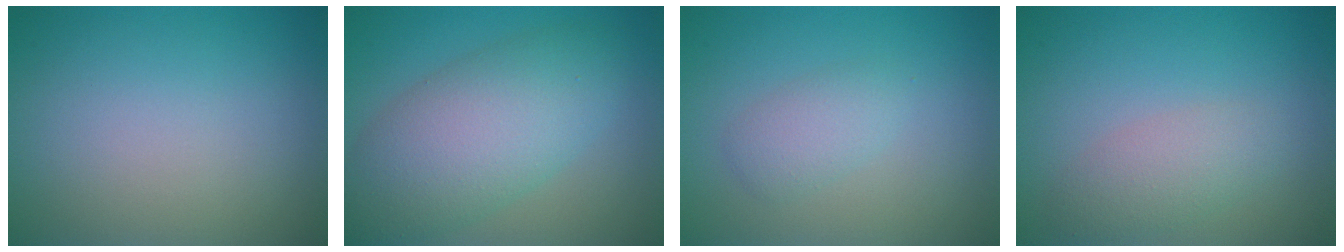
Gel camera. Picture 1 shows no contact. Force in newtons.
{"total": 7.9, "press": 7.9, "slide": 0.3}
{"total": 2.0, "press": 2.0, "slide": 0.0}
{"total": 2.5, "press": 2.5, "slide": 0.1}